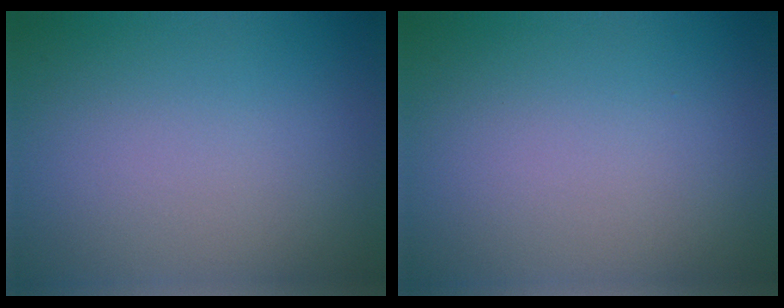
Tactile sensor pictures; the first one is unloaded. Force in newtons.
{"total": 0.0}